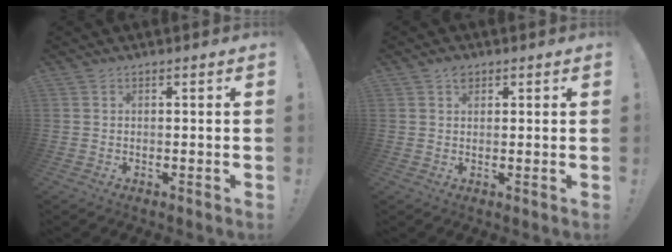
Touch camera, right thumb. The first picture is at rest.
{"total": 2.3, "force": [1.3, 1.5, 1.3], "torque": [-0.014, -0.001, 0.021]}